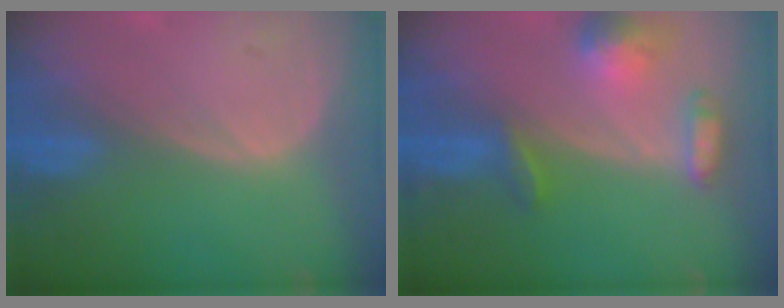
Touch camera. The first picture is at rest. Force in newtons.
{"total": 6.4, "press": 6.4, "slide": 0.5}